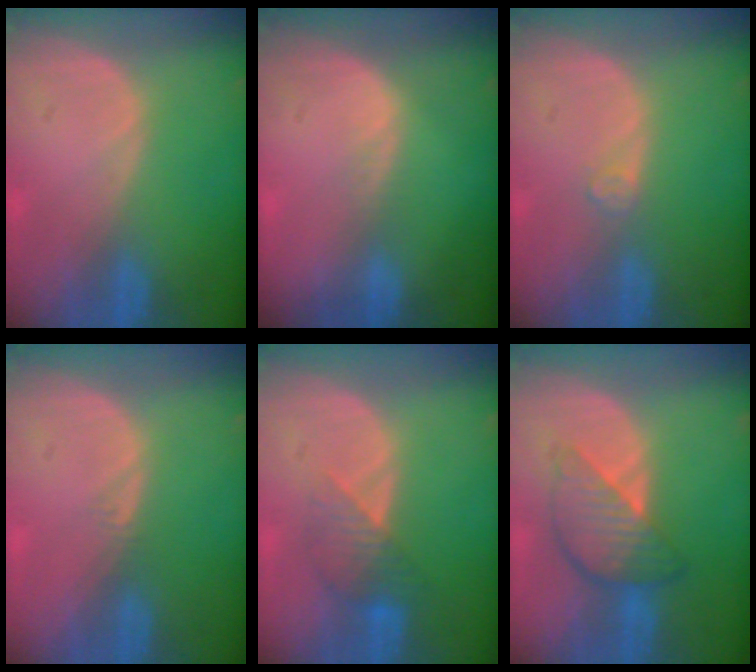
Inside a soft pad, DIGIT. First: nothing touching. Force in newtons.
{"total": 1.1, "press": 0.7, "slide": 0.9}
{"total": 1.2, "press": 1.2, "slide": 0.3}
{"total": 0.5, "press": 0.5, "slide": 0.2}
{"total": 3.9, "press": 3.8, "slide": 0.8}
{"total": 6.3, "press": 6.3, "slide": 0.2}